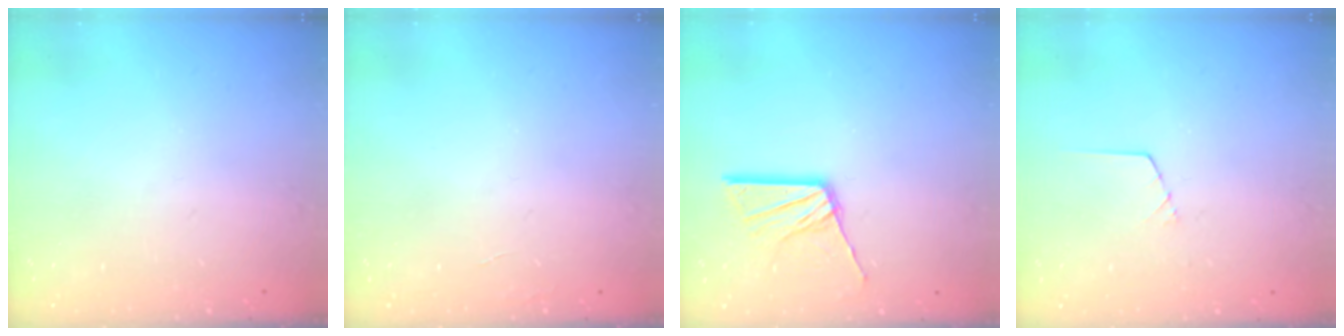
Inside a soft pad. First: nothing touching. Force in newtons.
{"total": 0.0}
{"total": 12.5, "press": 12.5, "slide": 1.3}
{"total": 1.6, "press": 1.6, "slide": 0.1}